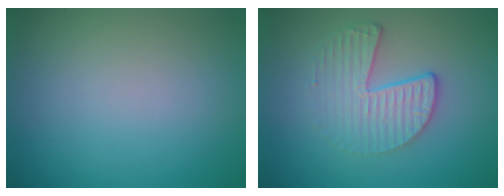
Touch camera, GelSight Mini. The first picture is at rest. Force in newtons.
{"total": 3.6, "press": 2.7, "slide": 2.4}